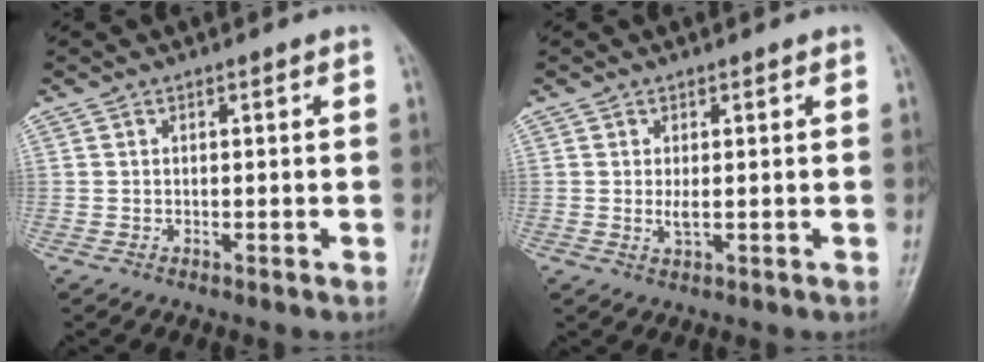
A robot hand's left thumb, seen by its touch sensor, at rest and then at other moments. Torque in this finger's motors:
{"motor_torque": [-0.04, 0.09, 0.10, 0.10, 0.02]}